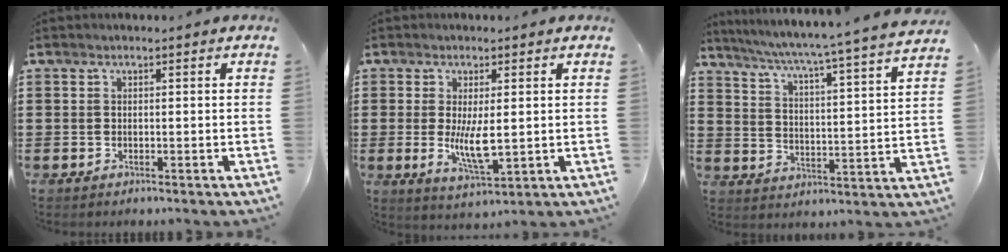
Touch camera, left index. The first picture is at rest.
{"total": 6.3, "force": [0.0, 2.0, 5.9], "torque": [-0.098, -0.008, -0.003]}
{"total": 4.7, "force": [3.9, -1.2, 2.4], "torque": [-0.066, -0.047, 0.053]}